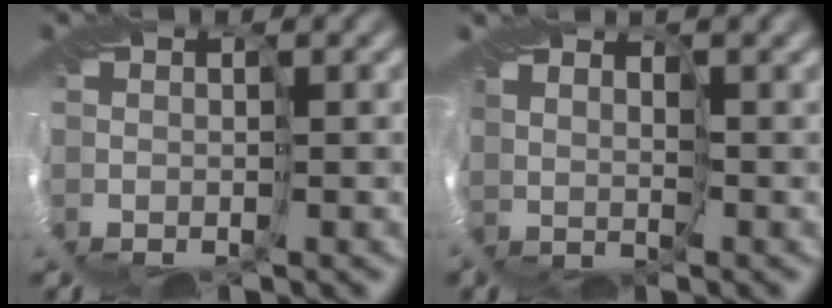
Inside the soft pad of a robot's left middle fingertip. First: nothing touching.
{"total": 2.0, "force": [1.9, 0.5, -0.2], "torque": [-0.004, 0.005, 0.040]}